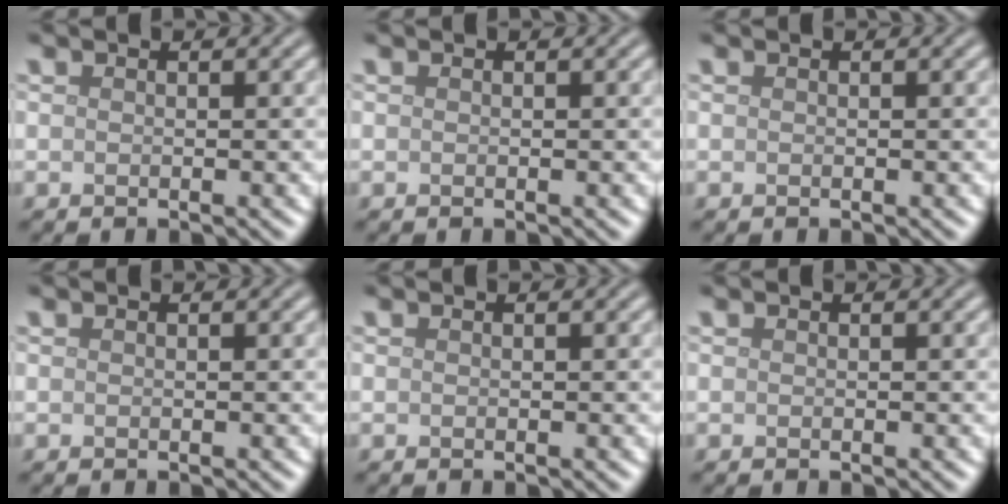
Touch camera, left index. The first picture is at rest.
{"total": 0.0}
{"total": 0.0}
{"total": 0.0}
{"total": 0.0}
{"total": 0.0}